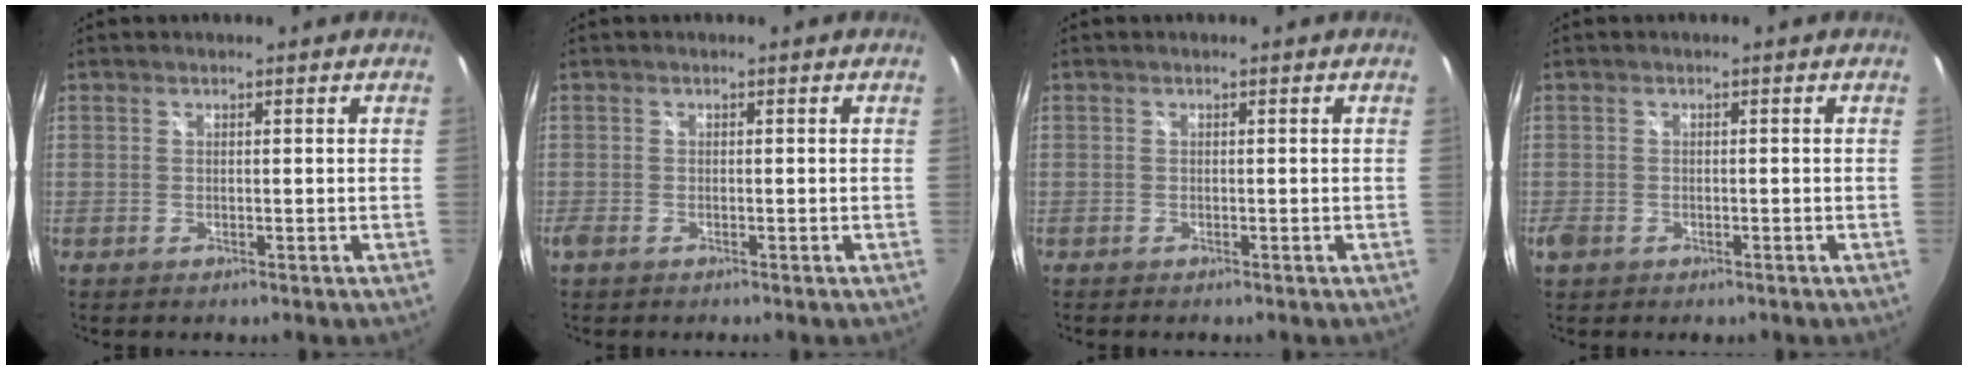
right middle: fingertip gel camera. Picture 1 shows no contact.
{"total": 1.1, "force": [-0.9, 0.2, 0.6], "torque": [-0.016, -0.004, -0.019]}
{"total": 0.0}
{"total": 2.9, "force": [-1.6, 1.9, 1.4], "torque": [-0.032, -0.006, -0.028]}